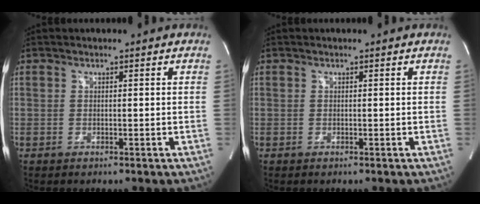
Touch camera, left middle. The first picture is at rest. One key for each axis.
{"total": 0.0}